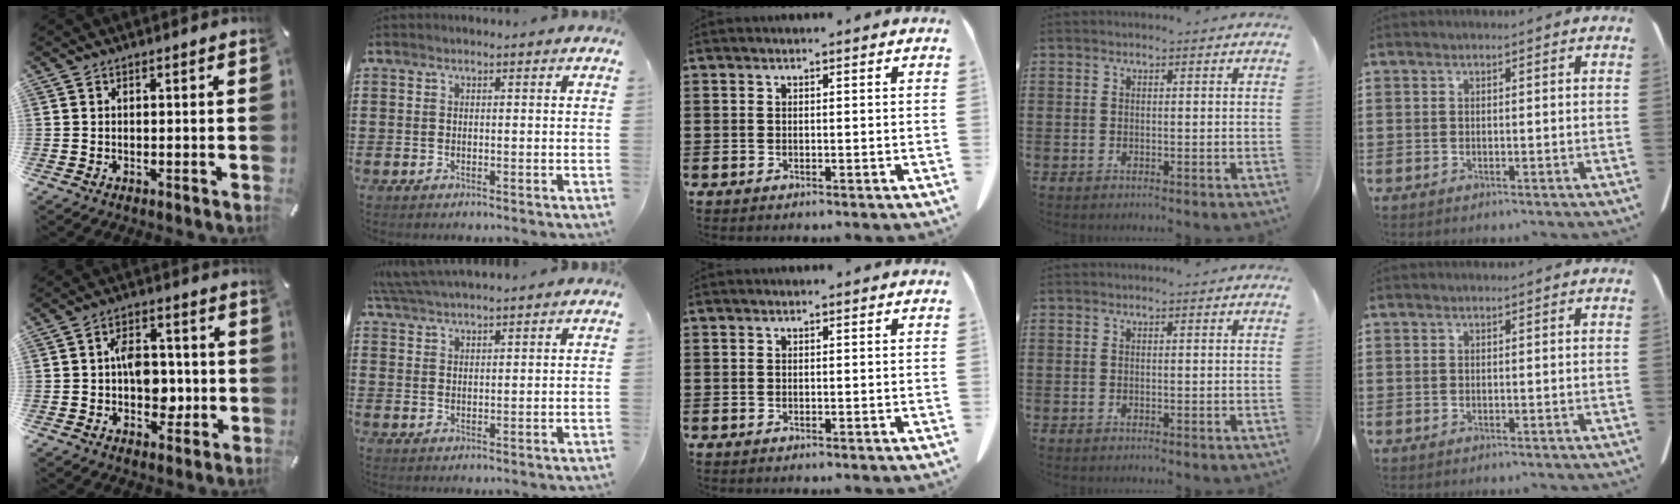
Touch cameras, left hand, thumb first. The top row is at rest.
{"thumb": {"total": 8.5, "force": [-0.8, 6.2, 5.8], "torque": [-0.085, 0.009, -0.012]}, "index": {"total": 4.2, "force": [4.0, 0.0, 1.2], "torque": [-0.034, -0.005, 0.075]}}